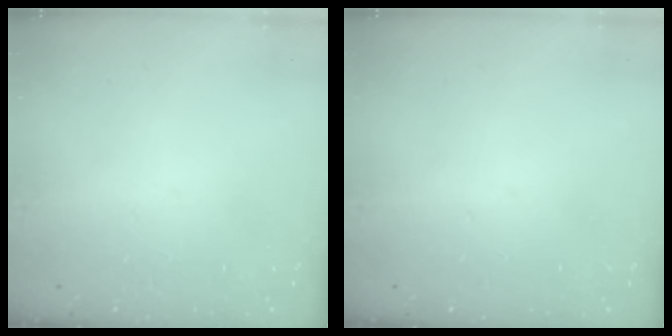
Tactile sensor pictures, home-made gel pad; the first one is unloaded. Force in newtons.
{"total": 0.0}